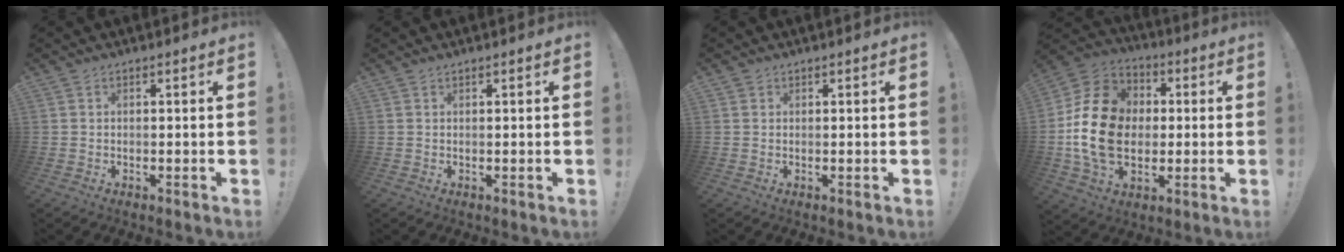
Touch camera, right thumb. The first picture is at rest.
{"total": 0.6, "force": [0.6, -0.2, 0.1], "torque": [0.005, -0.003, 0.009]}
{"total": 0.8, "force": [0.8, 0.2, 0.0], "torque": [0.009, -0.004, 0.014]}
{"total": 20.9, "force": [-0.7, 16.0, 13.4], "torque": [-0.244, 0.027, -0.001]}